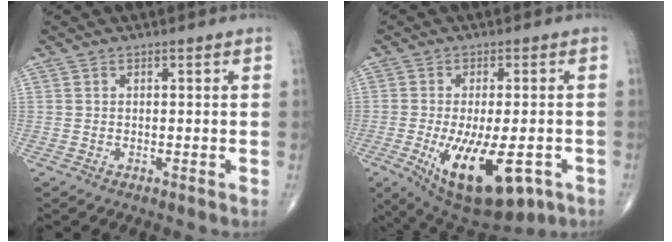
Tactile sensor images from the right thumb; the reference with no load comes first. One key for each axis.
{"total": 17.4, "fx": -6.6, "fy": 7.3, "fz": 14.4, "tx": -0.227, "ty": -0.012, "tz": -0.080}